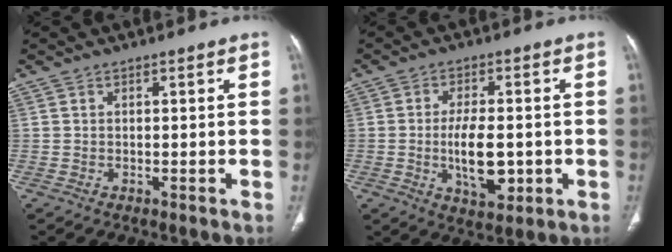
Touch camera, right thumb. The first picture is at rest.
{"total": 9.6, "force": [-1.5, 4.6, 8.3], "torque": [-0.129, -0.003, -0.018]}